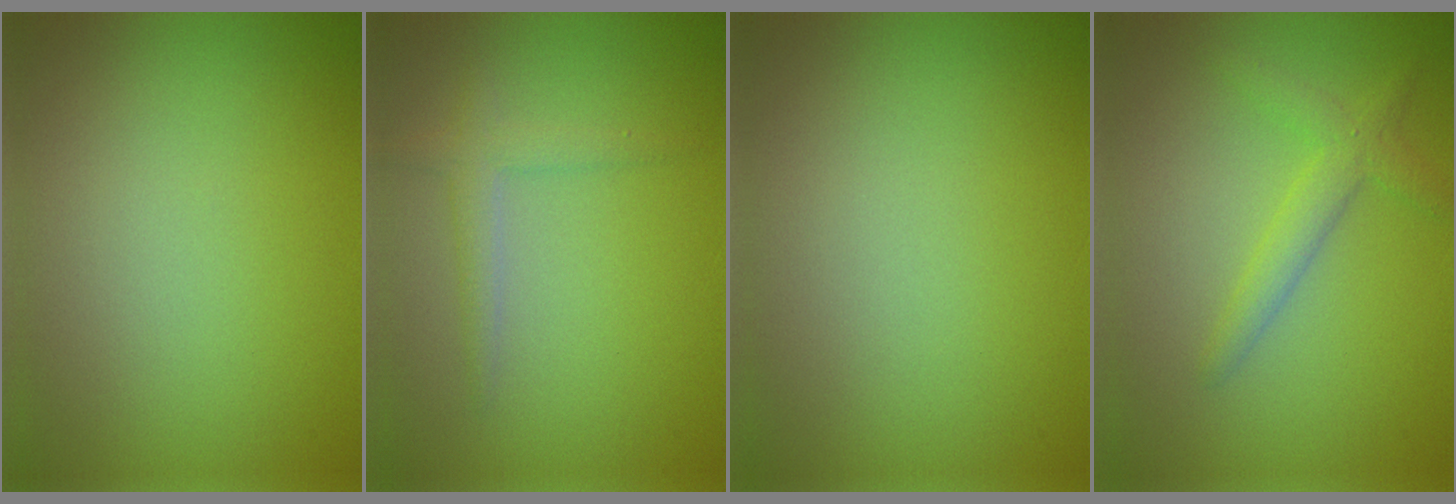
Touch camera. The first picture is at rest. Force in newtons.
{"total": 1.9, "press": 1.9, "slide": 0.1}
{"total": 0.0}
{"total": 2.4, "press": 2.4, "slide": 0.2}